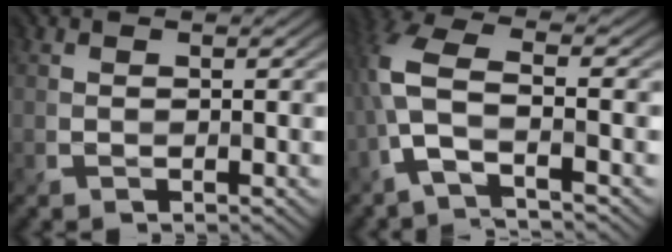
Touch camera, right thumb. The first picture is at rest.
{"total": 6.3, "force": [-1.9, 1.9, 5.7], "torque": [-0.138, 0.016, -0.059]}